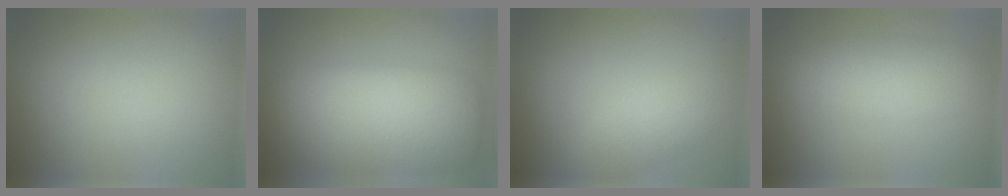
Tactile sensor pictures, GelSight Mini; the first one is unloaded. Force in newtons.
{"total": 10.8, "press": 10.8, "slide": 0.4}
{"total": 2.6, "press": 2.6, "slide": 0.2}
{"total": 4.0, "press": 4.0, "slide": 0.1}